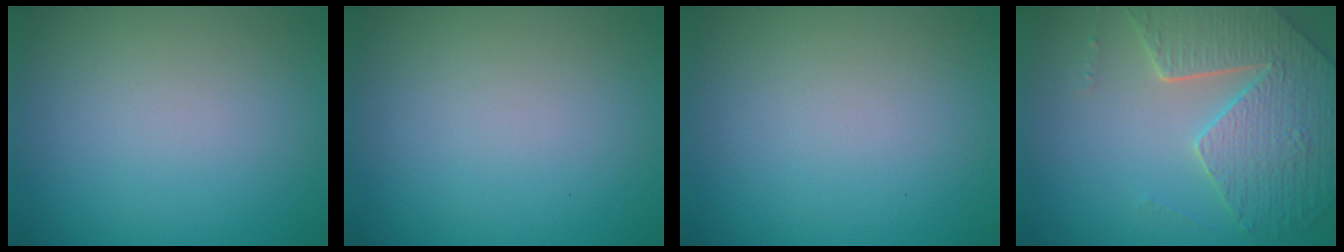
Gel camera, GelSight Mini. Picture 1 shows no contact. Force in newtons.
{"total": 0.0}
{"total": 0.0}
{"total": 6.3, "press": 5.2, "slide": 3.6}